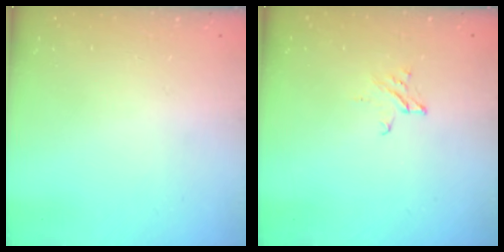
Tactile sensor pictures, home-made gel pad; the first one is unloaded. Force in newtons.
{"total": 2.1, "press": 2.1, "slide": 0.2}